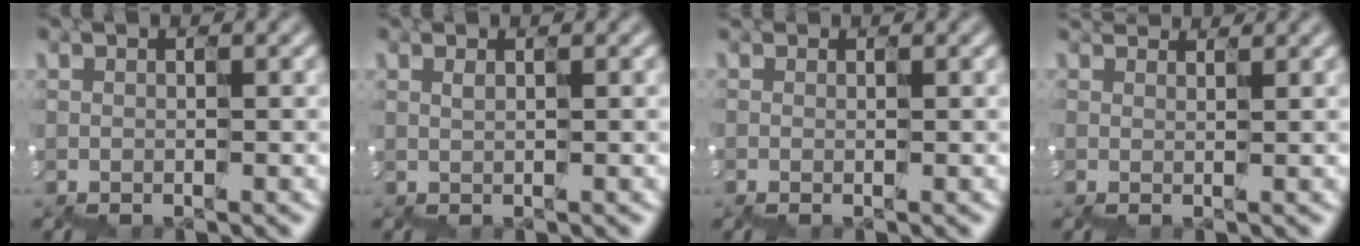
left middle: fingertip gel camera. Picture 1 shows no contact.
{"total": 0.7, "force": [0.6, -0.1, -0.4], "torque": [0.003, 0.009, 0.014]}
{"total": 0.0}
{"total": 2.3, "force": [1.9, 0.9, 0.9], "torque": [-0.003, 0.026, 0.025]}